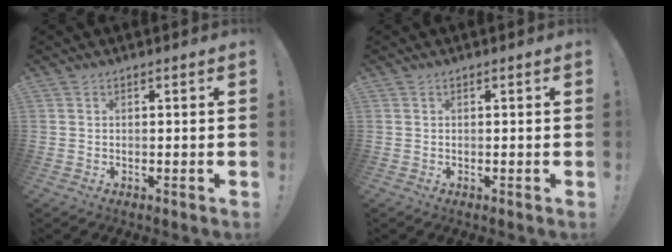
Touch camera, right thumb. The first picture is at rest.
{"total": 0.0}